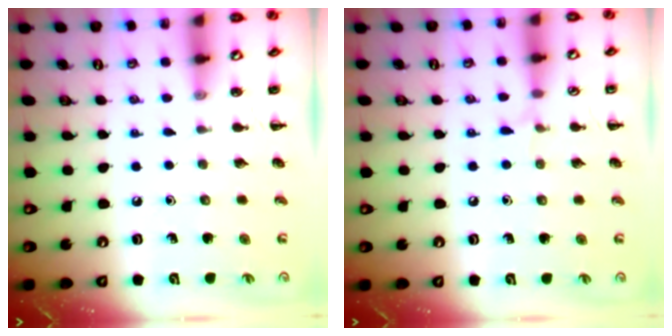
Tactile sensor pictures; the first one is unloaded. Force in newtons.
{"total": 3.9, "press": 3.6, "slide": 1.5}